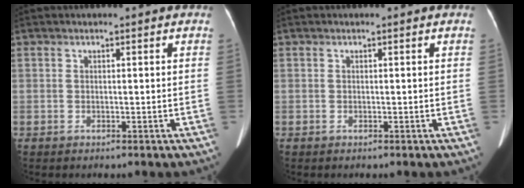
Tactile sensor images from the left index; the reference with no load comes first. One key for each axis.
{"total": 0.0}